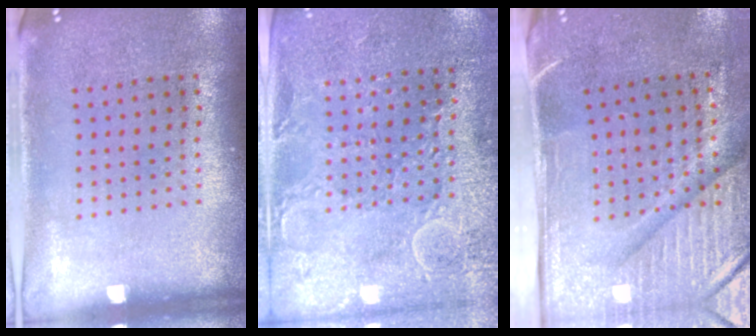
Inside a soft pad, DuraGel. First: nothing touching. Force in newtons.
{"total": 2.7, "press": 2.7, "slide": 0.6}
{"total": 4.7, "press": 3.9, "slide": 2.6}